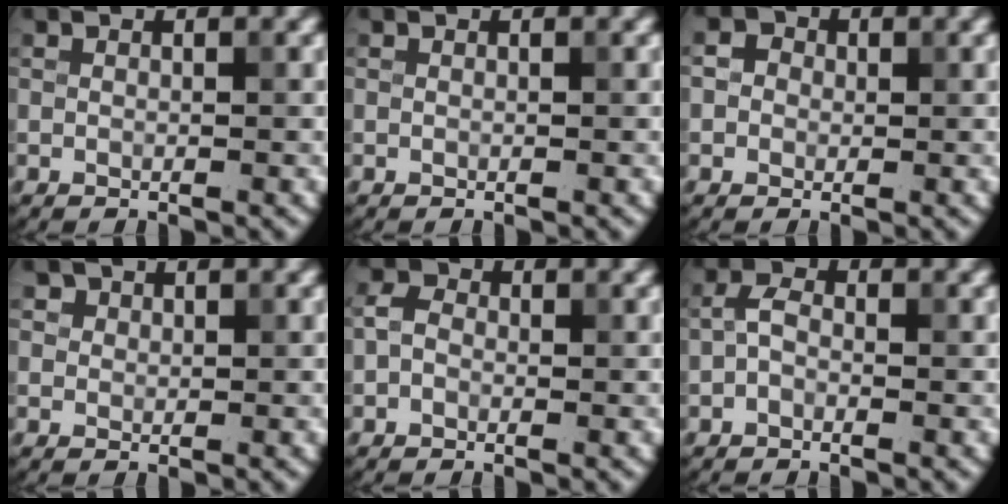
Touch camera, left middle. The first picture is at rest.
{"total": 0.0}
{"total": 2.2, "force": [0.5, 2.0, 1.0], "torque": [0.000, 0.007, -0.009]}
{"total": 1.9, "force": [1.1, 1.4, 0.5], "torque": [-0.011, -0.004, 0.019]}
{"total": 1.8, "force": [-0.4, 1.4, 1.0], "torque": [-0.018, 0.005, -0.017]}
{"total": 1.7, "force": [-0.6, 1.1, 1.1], "torque": [-0.024, 0.007, -0.017]}